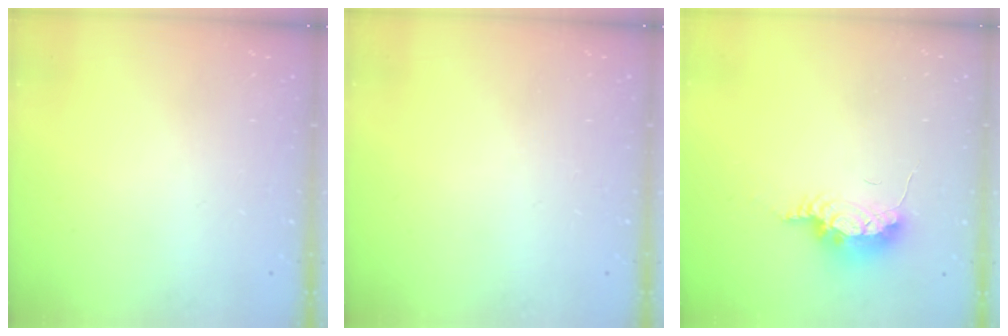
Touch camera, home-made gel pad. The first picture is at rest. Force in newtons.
{"total": 0.0}
{"total": 12.0, "press": 9.0, "slide": 8.0}